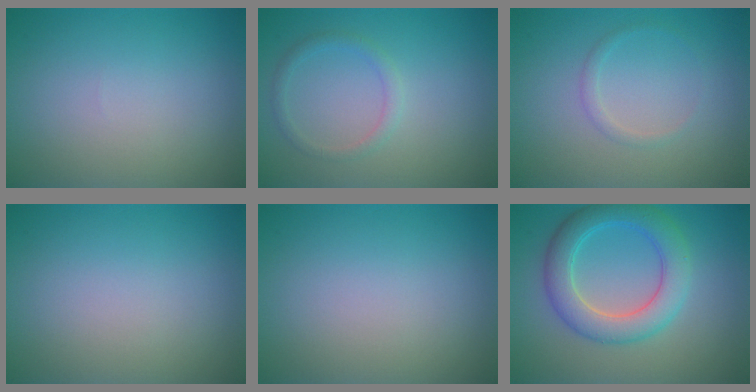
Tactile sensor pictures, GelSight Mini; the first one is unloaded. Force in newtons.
{"total": 1.4, "press": 1.3, "slide": 0.2}
{"total": 0.9, "press": 0.9, "slide": 0.0}
{"total": 0.0}
{"total": 0.0}
{"total": 5.3, "press": 5.3, "slide": 0.3}